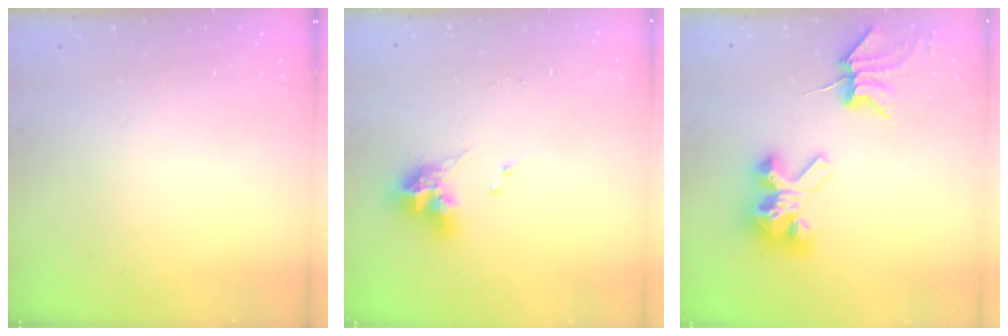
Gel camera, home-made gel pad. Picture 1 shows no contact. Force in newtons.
{"total": 9.3, "press": 9.3, "slide": 0.8}
{"total": 9.1, "press": 9.1, "slide": 1.2}